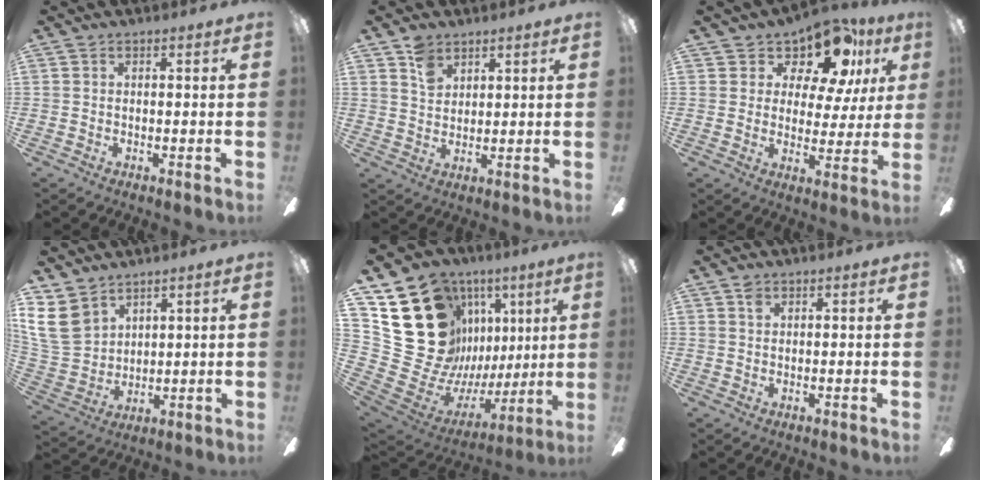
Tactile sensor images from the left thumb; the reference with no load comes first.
{"total": 5.0, "force": [3.6, 3.1, 1.8], "torque": [-0.030, -0.009, 0.066]}
{"total": 10.9, "force": [7.4, 6.0, 5.3], "torque": [-0.089, -0.044, 0.133]}
{"total": 11.0, "force": [6.7, 7.4, 4.7], "torque": [-0.128, -0.020, 0.132]}
{"total": 26.2, "force": [10.2, 20.7, 12.4], "torque": [-0.224, -0.085, 0.257]}
{"total": 1.3, "force": [0.9, 0.7, 0.6], "torque": [-0.015, 0.000, 0.017]}